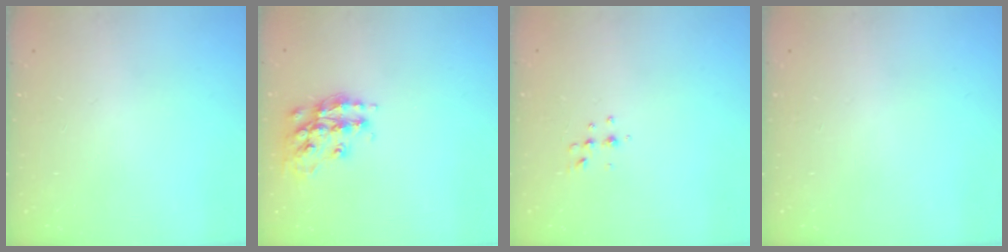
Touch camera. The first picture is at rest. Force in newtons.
{"total": 15.1, "press": 15.0, "slide": 1.0}
{"total": 3.8, "press": 3.6, "slide": 1.4}
{"total": 0.0}